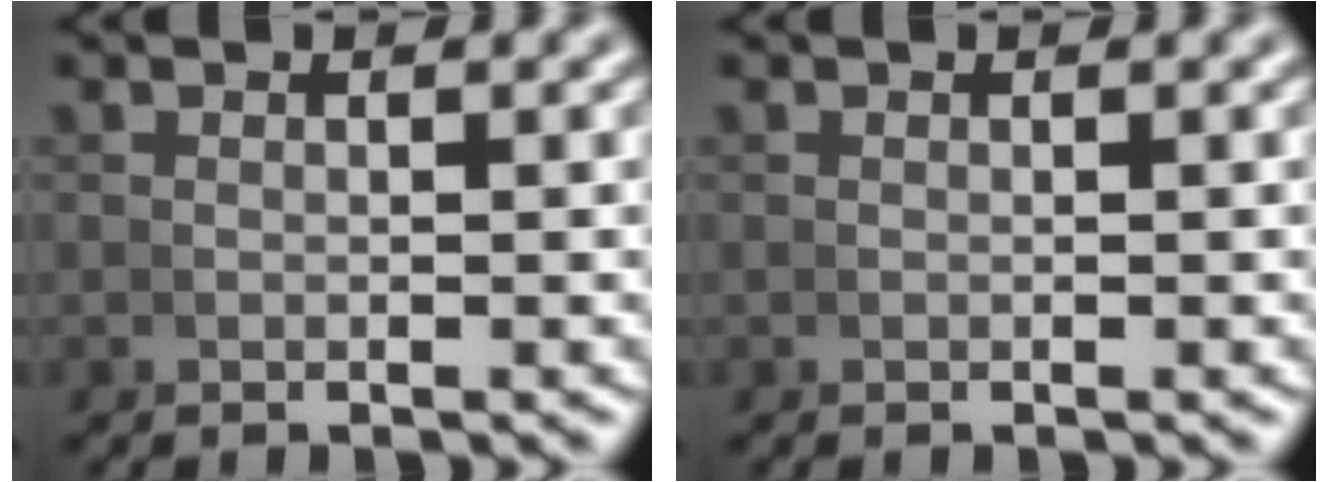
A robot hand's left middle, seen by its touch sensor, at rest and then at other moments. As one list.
[{"total": 0.0}]